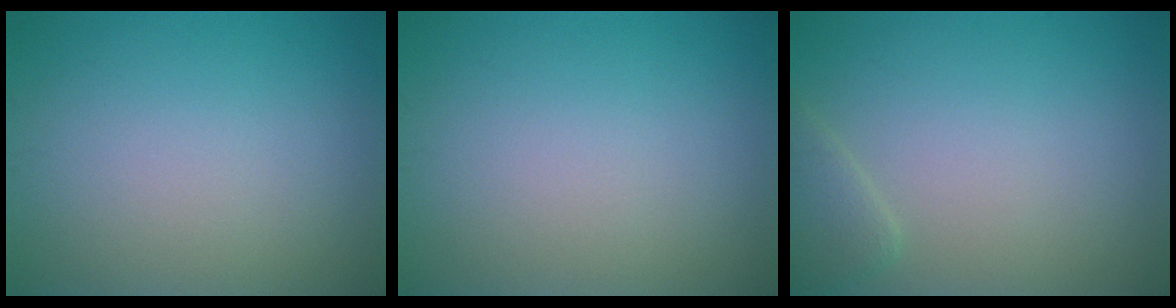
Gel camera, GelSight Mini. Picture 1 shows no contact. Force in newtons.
{"total": 0.0}
{"total": 1.6, "press": 1.6, "slide": 0.2}